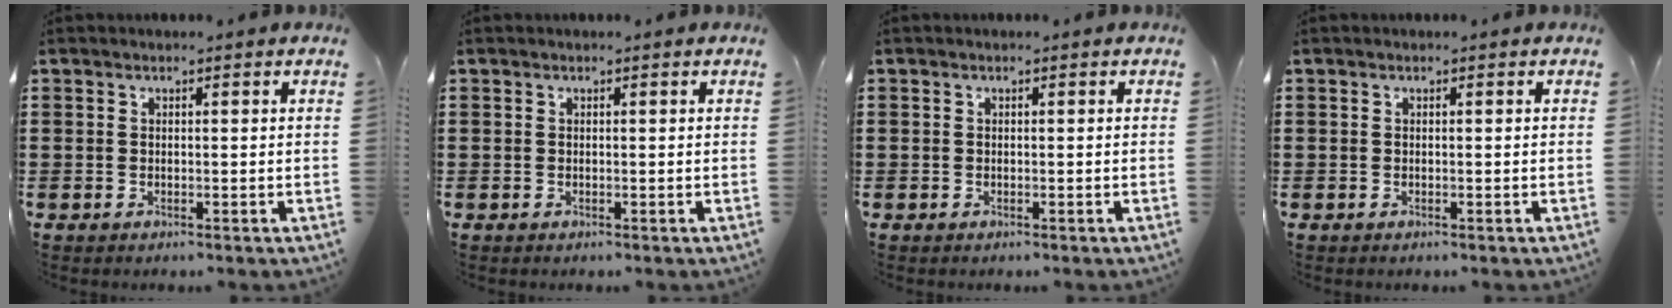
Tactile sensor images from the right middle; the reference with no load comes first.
{"total": 0.0}
{"total": 0.5, "force": [-0.2, 0.5, -0.1], "torque": [0.001, 0.006, -0.006]}
{"total": 0.0}